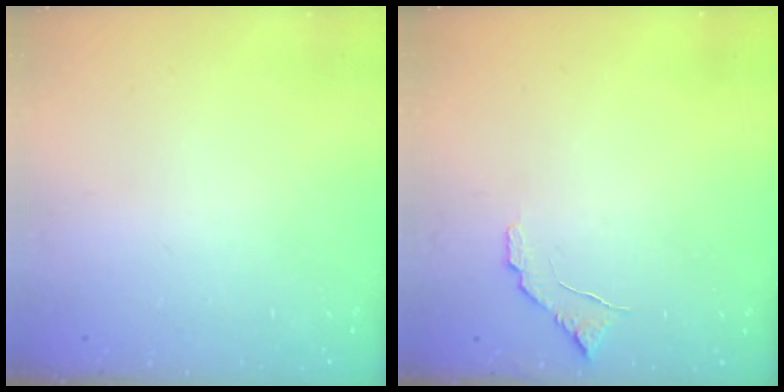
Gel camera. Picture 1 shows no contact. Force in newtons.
{"total": 6.2, "press": 6.2, "slide": 0.5}